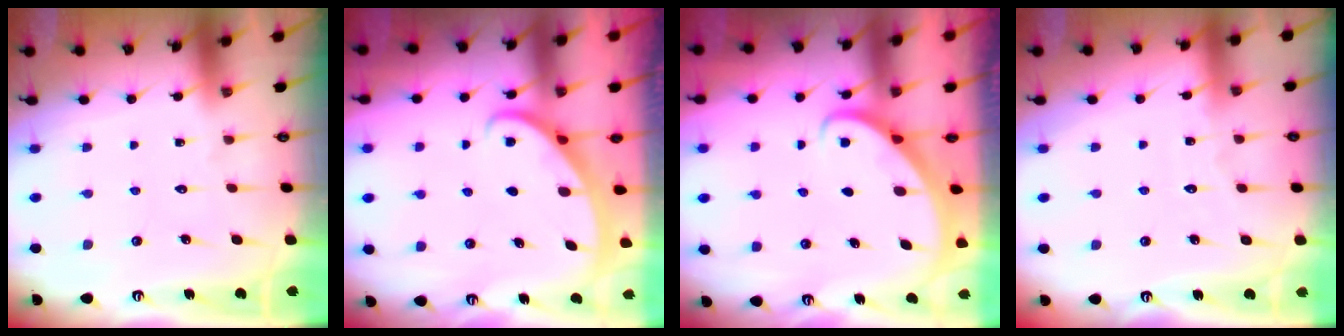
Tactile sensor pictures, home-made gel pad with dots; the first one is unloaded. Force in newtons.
{"total": 3.0, "press": 3.0, "slide": 0.1}
{"total": 2.6, "press": 2.6, "slide": 0.2}
{"total": 2.4, "press": 2.4, "slide": 0.2}